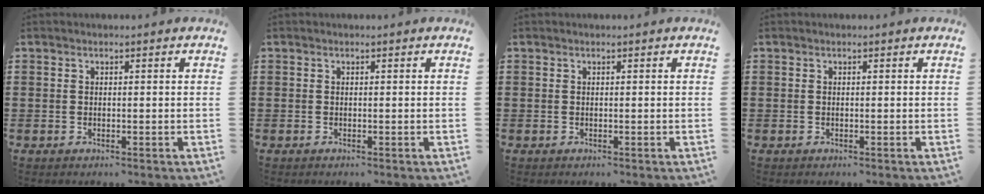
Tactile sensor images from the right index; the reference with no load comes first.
{"total": 0.0}
{"total": 0.0}
{"total": 0.0}